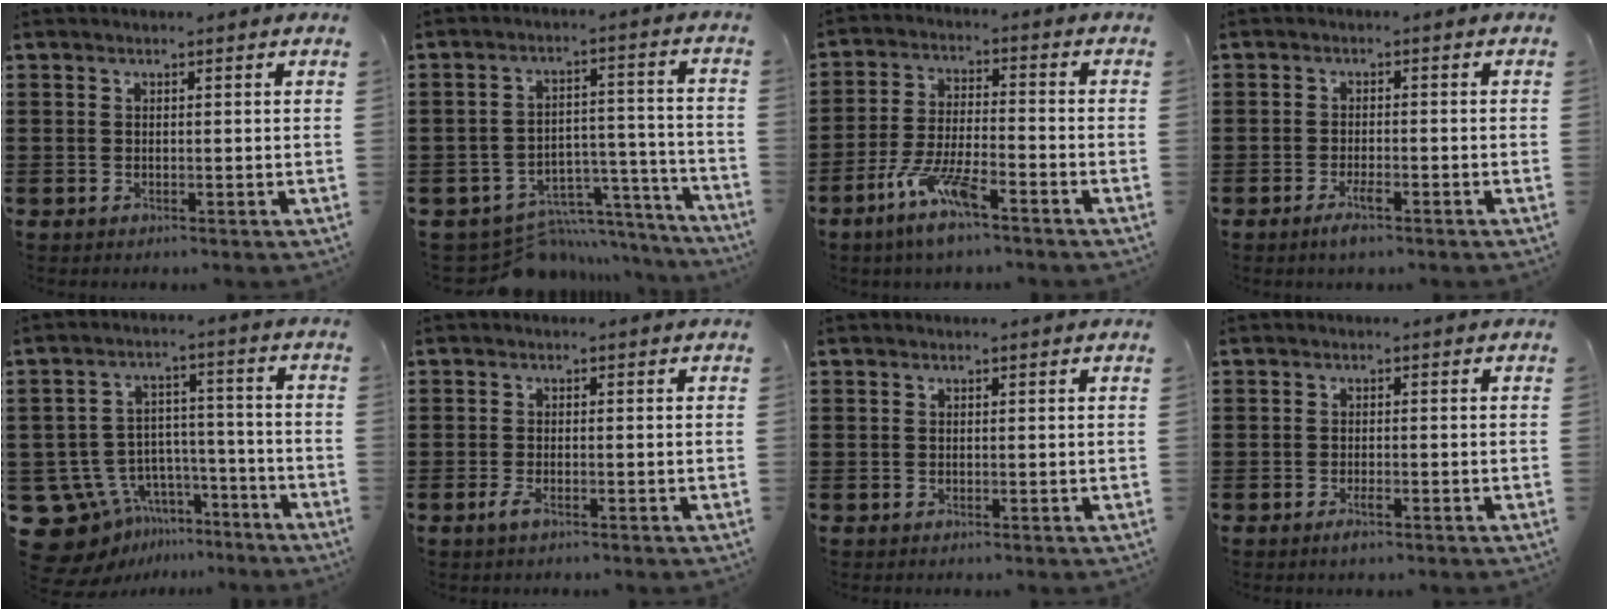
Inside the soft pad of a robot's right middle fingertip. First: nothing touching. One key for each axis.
{"total": 7.5, "fx": -6.6, "fy": 3.1, "fz": 1.8, "tx": -0.034, "ty": 0.023, "tz": -0.118}
{"total": 8.3, "fx": -5.4, "fy": 1.3, "fz": 6.1, "tx": -0.137, "ty": -0.011, "tz": -0.103}
{"total": 2.9, "fx": -1.7, "fy": 0.6, "fz": 2.2, "tx": -0.044, "ty": -0.003, "tz": -0.032}
{"total": 9.6, "fx": -6.5, "fy": 6.9, "fz": 1.6, "tx": -0.062, "ty": 0.027, "tz": -0.117}
{"total": 1.9, "fx": -1.1, "fy": 0.6, "fz": 1.4, "tx": -0.041, "ty": -0.004, "tz": -0.026}
{"total": 0.0}
{"total": 1.6, "fx": -1.0, "fy": 0.3, "fz": 1.2, "tx": -0.031, "ty": -0.009, "tz": -0.018}